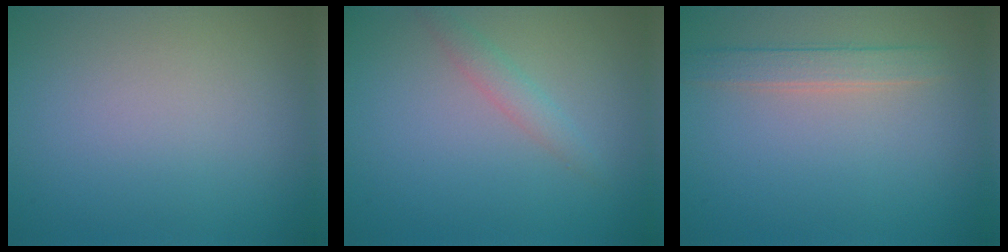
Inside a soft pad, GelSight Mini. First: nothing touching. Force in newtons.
{"total": 1.6, "press": 1.6, "slide": 0.0}
{"total": 2.3, "press": 2.3, "slide": 0.3}